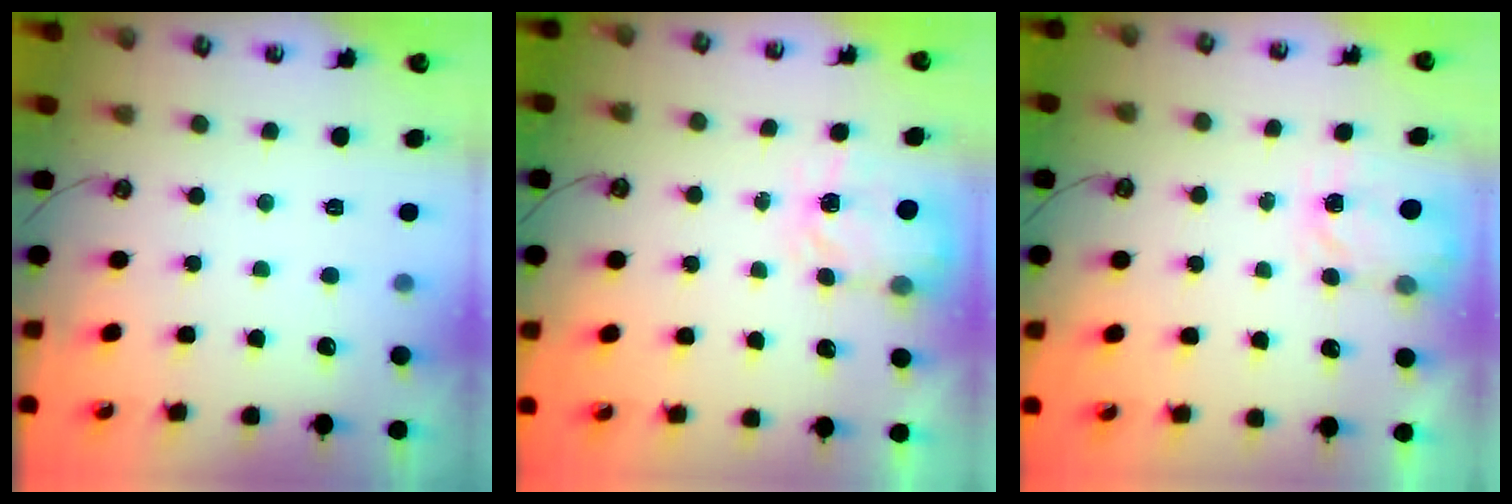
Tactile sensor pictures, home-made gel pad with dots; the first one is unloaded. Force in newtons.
{"total": 4.0, "press": 3.9, "slide": 0.7}
{"total": 3.3, "press": 3.3, "slide": 0.4}